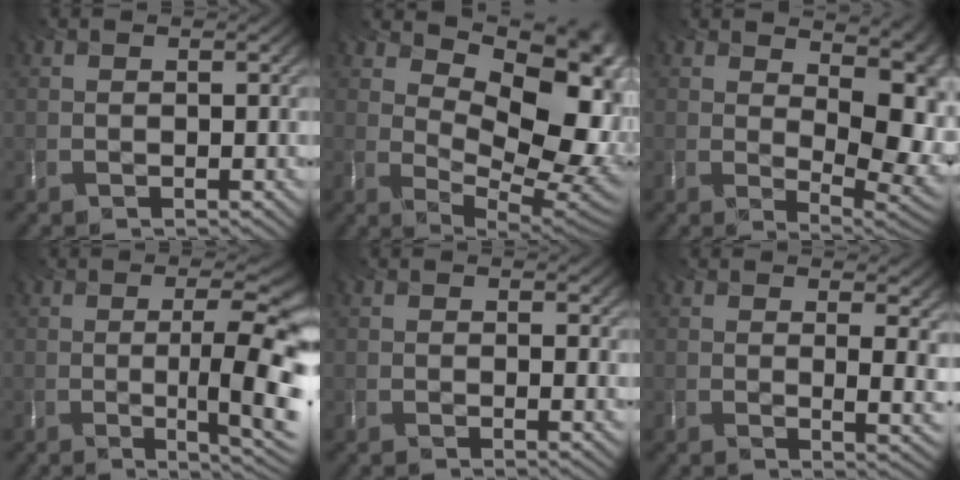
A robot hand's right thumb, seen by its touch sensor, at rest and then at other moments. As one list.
[{"total": 11.5, "force": [4.3, 5.6, 9.1], "torque": [-0.142, -0.015, 0.075]}, {"total": 12.1, "force": [4.3, 5.6, 9.9], "torque": [-0.119, 0.007, 0.077]}, {"total": 11.6, "force": [-1.1, 3.1, 11.1], "torque": [-0.124, -0.005, -0.011]}, {"total": 0.7, "force": [0.6, 0.1, 0.4], "torque": [-0.004, -0.003, 0.012]}, {"total": 7.4, "force": [2.5, 3.1, 6.3], "torque": [-0.064, 0.014, 0.033]}]